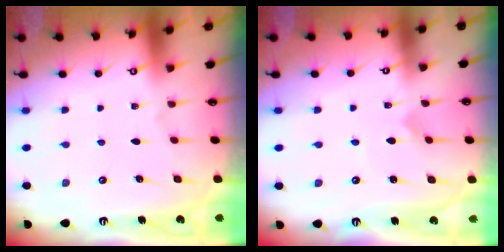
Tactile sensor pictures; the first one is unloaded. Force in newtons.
{"total": 2.6, "press": 2.6, "slide": 0.3}